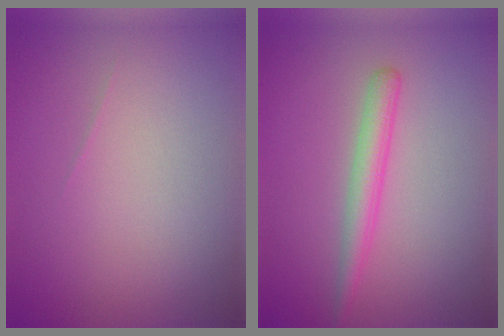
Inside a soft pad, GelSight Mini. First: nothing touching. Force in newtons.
{"total": 2.4, "press": 2.4, "slide": 0.2}